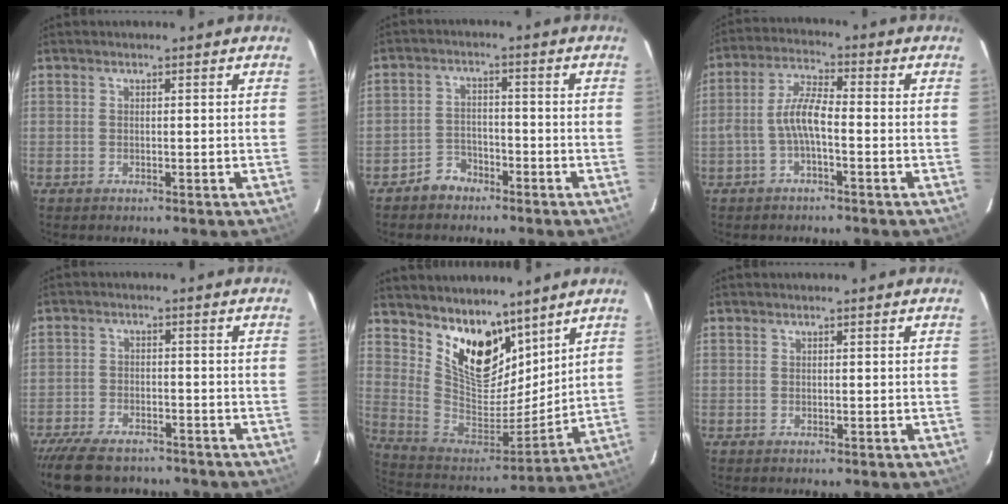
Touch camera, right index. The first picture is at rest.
{"total": 4.3, "force": [-3.3, 2.8, 0.3], "torque": [-0.013, 0.017, -0.058]}
{"total": 5.7, "force": [-1.9, 1.5, 5.2], "torque": [-0.112, 0.015, -0.037]}
{"total": 11.4, "force": [-9.4, 4.5, 4.4], "torque": [-0.109, -0.012, -0.151]}
{"total": 16.8, "force": [11.3, 8.5, 9.1], "torque": [-0.176, -0.010, 0.215]}
{"total": 0.0}